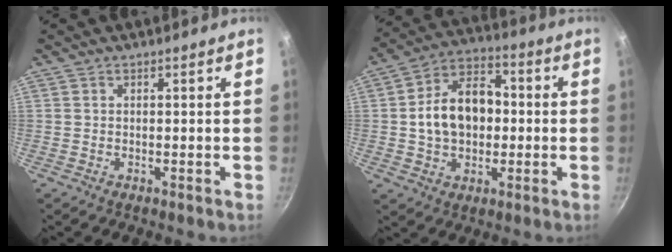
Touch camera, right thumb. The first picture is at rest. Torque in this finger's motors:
{"motor_torque": [-0.71, 0.88, 0.73, -0.67, 0.16]}